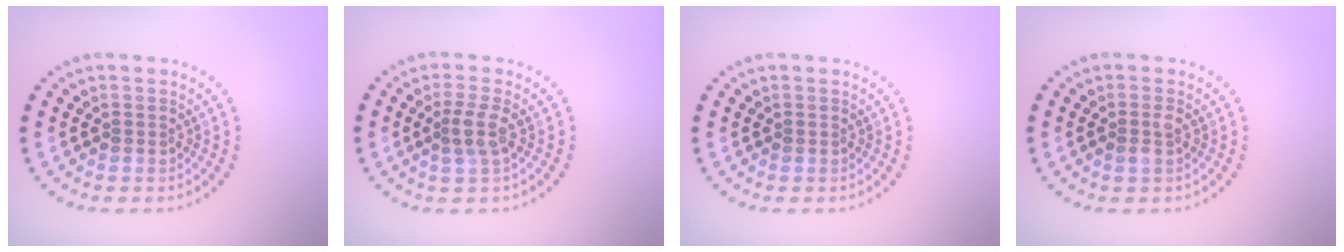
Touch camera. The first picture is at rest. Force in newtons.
{"total": 2.1, "press": 1.7, "slide": 1.2}
{"total": 0.0}
{"total": 0.9, "press": 0.9, "slide": 0.1}